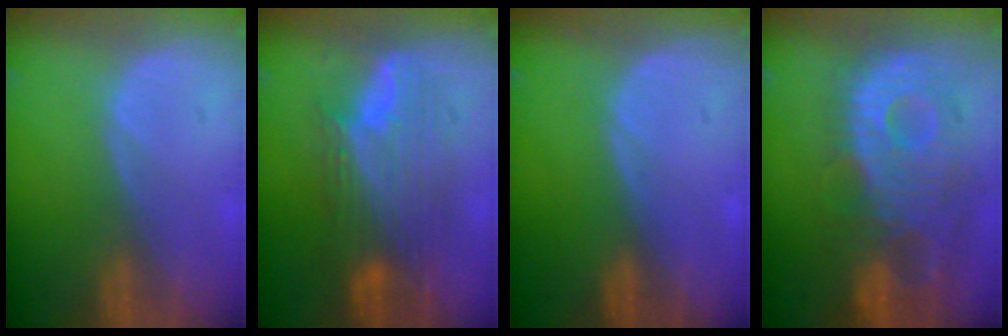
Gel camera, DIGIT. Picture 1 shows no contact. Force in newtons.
{"total": 8.7, "press": 8.7, "slide": 0.3}
{"total": 0.0}
{"total": 12.2, "press": 10.8, "slide": 5.6}